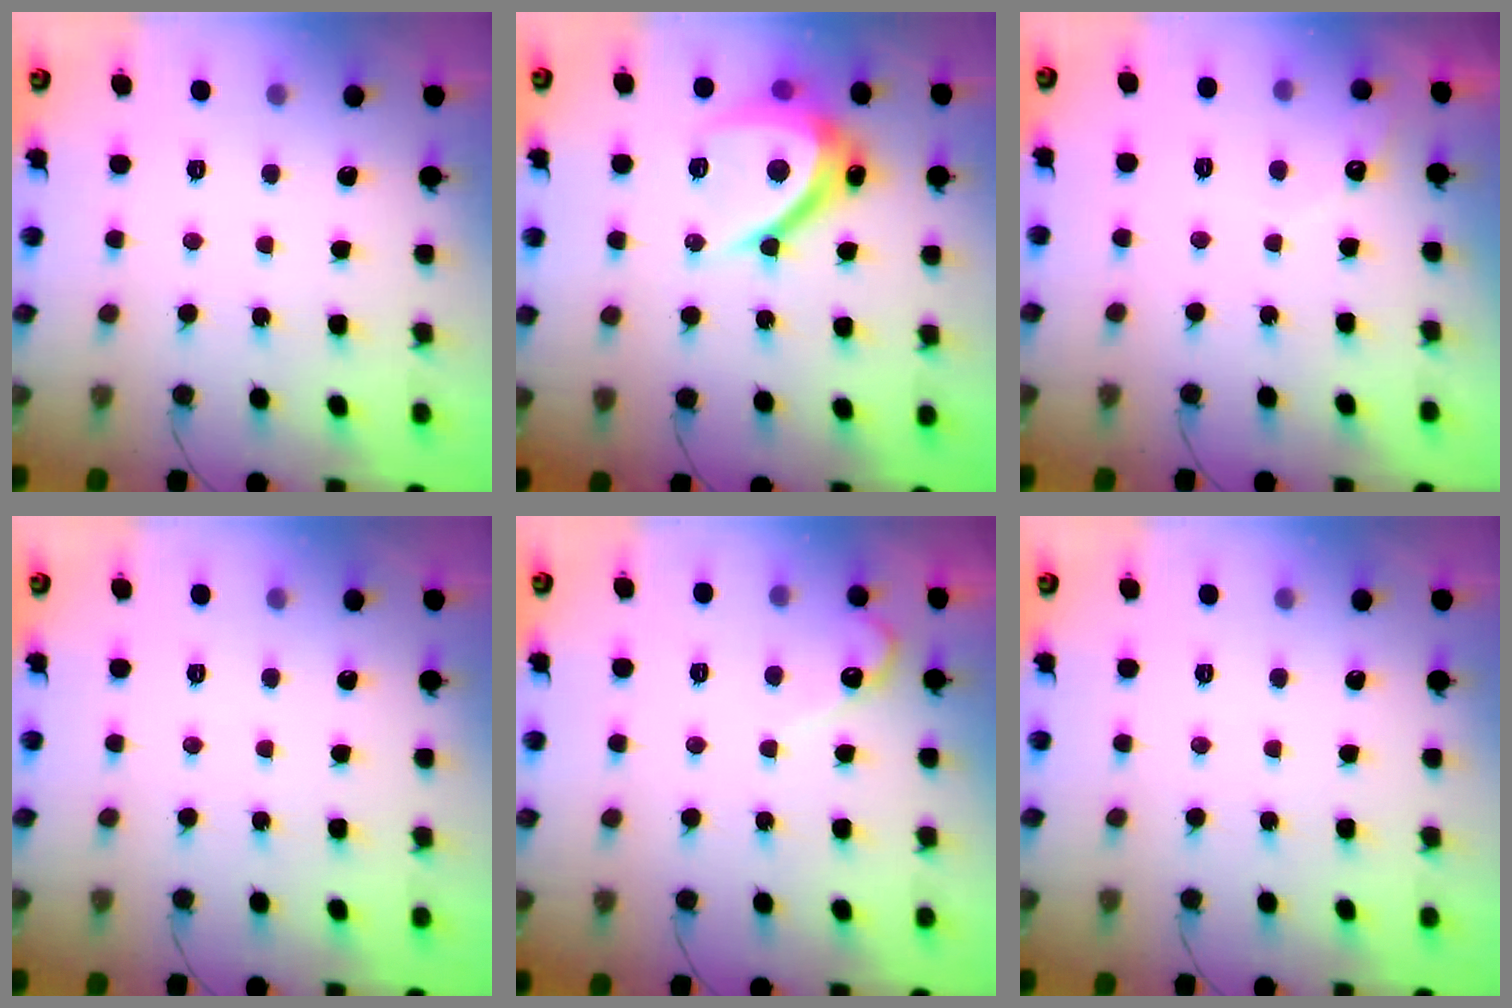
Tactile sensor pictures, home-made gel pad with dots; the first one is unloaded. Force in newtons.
{"total": 13.4, "press": 13.3, "slide": 1.0}
{"total": 2.5, "press": 2.5, "slide": 0.1}
{"total": 0.0}
{"total": 3.0, "press": 3.0, "slide": 0.2}
{"total": 0.0}